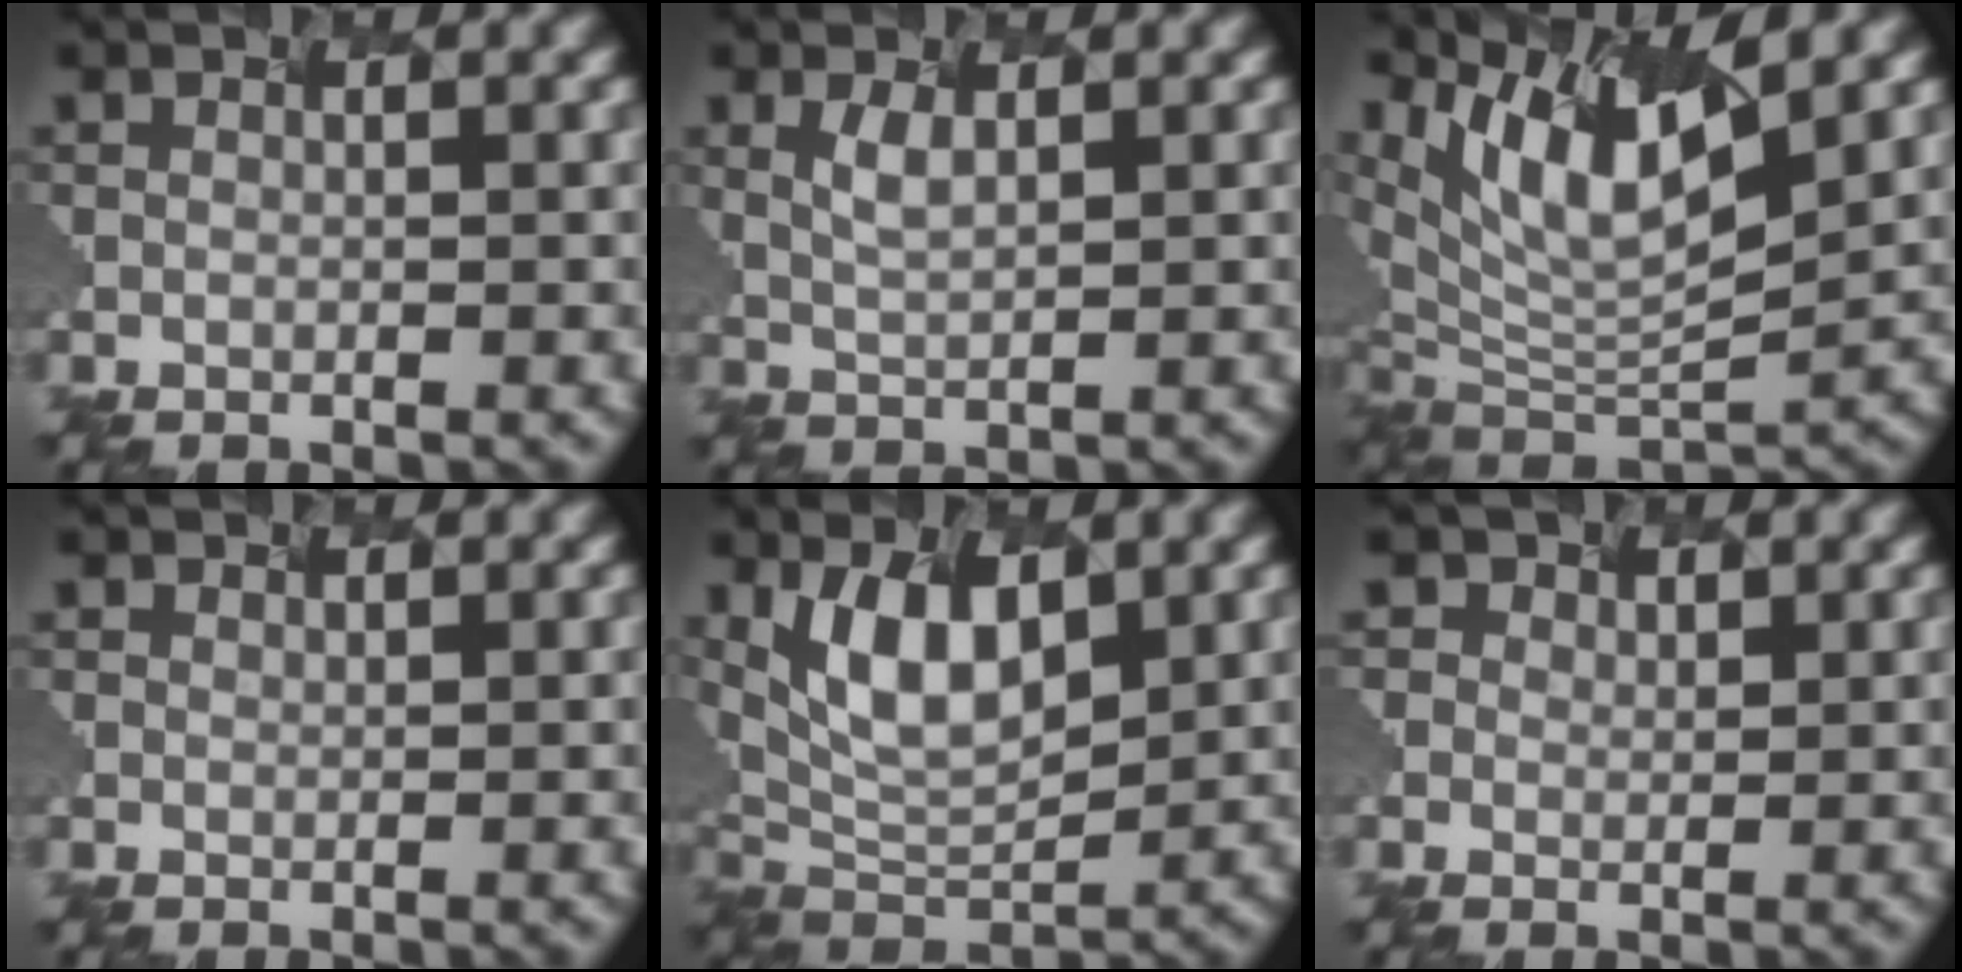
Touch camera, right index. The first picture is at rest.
{"total": 1.2, "force": [0.2, 0.2, 1.1], "torque": [-0.039, -0.003, 0.020]}
{"total": 7.9, "force": [4.1, 2.3, 6.3], "torque": [-0.137, -0.006, 0.094]}
{"total": 0.9, "force": [0.3, -0.3, -0.8], "torque": [0.005, -0.005, 0.014]}
{"total": 5.8, "force": [1.7, 2.9, 4.8], "torque": [-0.104, -0.008, 0.044]}
{"total": 1.1, "force": [0.6, 0.3, -0.9], "torque": [0.008, -0.005, 0.019]}